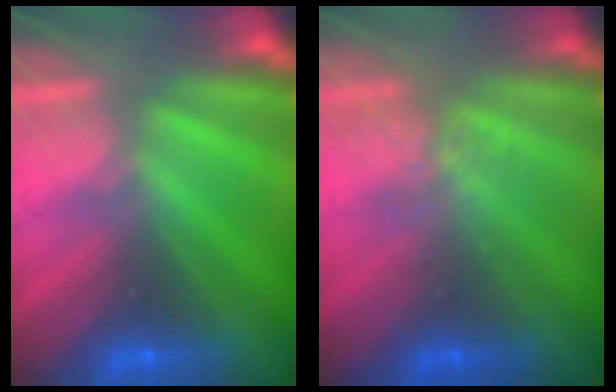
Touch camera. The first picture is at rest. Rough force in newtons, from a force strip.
{"total": 1.5}